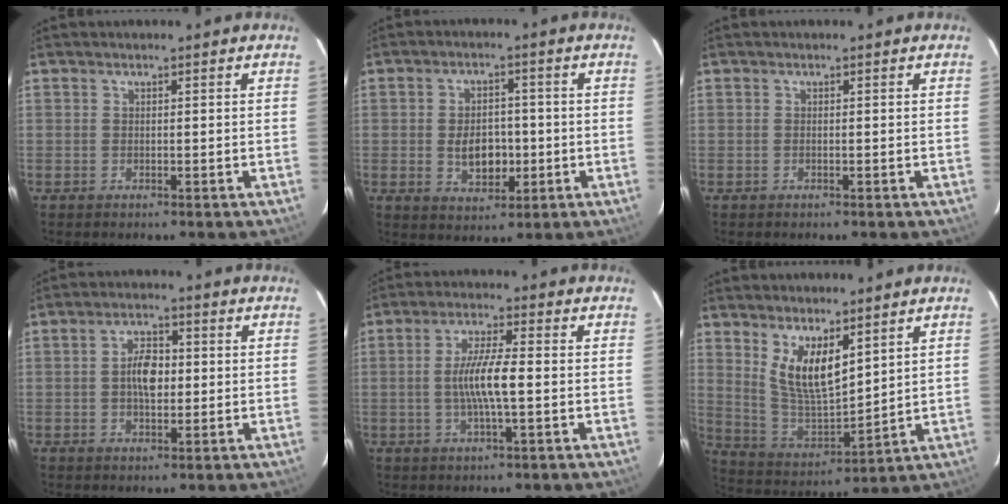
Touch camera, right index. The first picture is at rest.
{"total": 7.2, "force": [-1.1, 4.8, 5.2], "torque": [-0.099, 0.002, -0.011]}
{"total": 0.0}
{"total": 5.6, "force": [0.0, 3.0, 4.7], "torque": [-0.086, 0.010, 0.000]}
{"total": 7.5, "force": [-1.0, 0.8, 7.4], "torque": [-0.137, -0.001, -0.018]}
{"total": 11.0, "force": [5.7, 4.2, 8.4], "torque": [-0.158, -0.012, 0.125]}